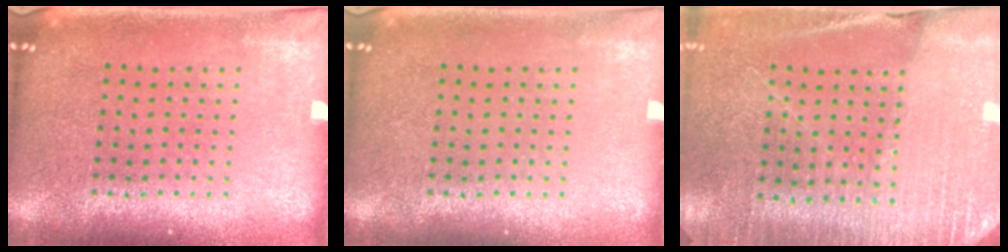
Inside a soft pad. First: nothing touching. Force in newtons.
{"total": 0.0}
{"total": 2.7, "press": 2.6, "slide": 0.3}